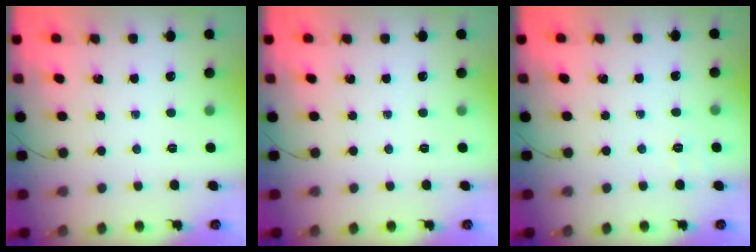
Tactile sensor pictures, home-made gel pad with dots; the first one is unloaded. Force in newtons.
{"total": 0.0}
{"total": 1.8, "press": 0.9, "slide": 1.6}